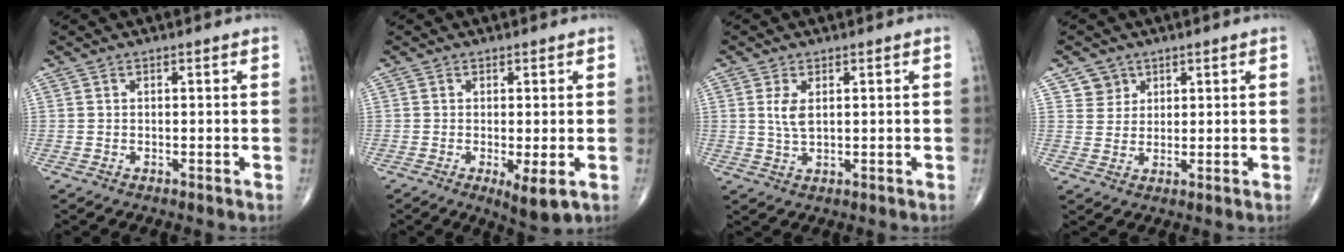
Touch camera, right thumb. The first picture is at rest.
{"total": 4.8, "force": [-1.3, 1.3, 4.4], "torque": [-0.074, -0.017, -0.019]}
{"total": 3.5, "force": [0.9, 1.7, 3.0], "torque": [-0.061, -0.004, 0.023]}
{"total": 3.7, "force": [2.1, 3.0, 0.0], "torque": [0.023, -0.014, 0.035]}